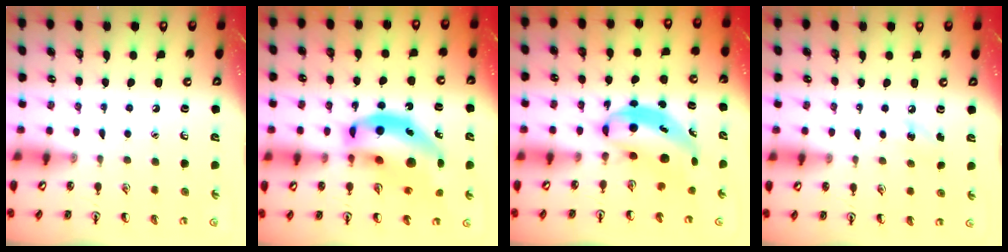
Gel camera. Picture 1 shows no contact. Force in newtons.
{"total": 18.5, "press": 17.8, "slide": 5.2}
{"total": 6.2, "press": 6.0, "slide": 1.7}
{"total": 5.1, "press": 4.9, "slide": 1.5}